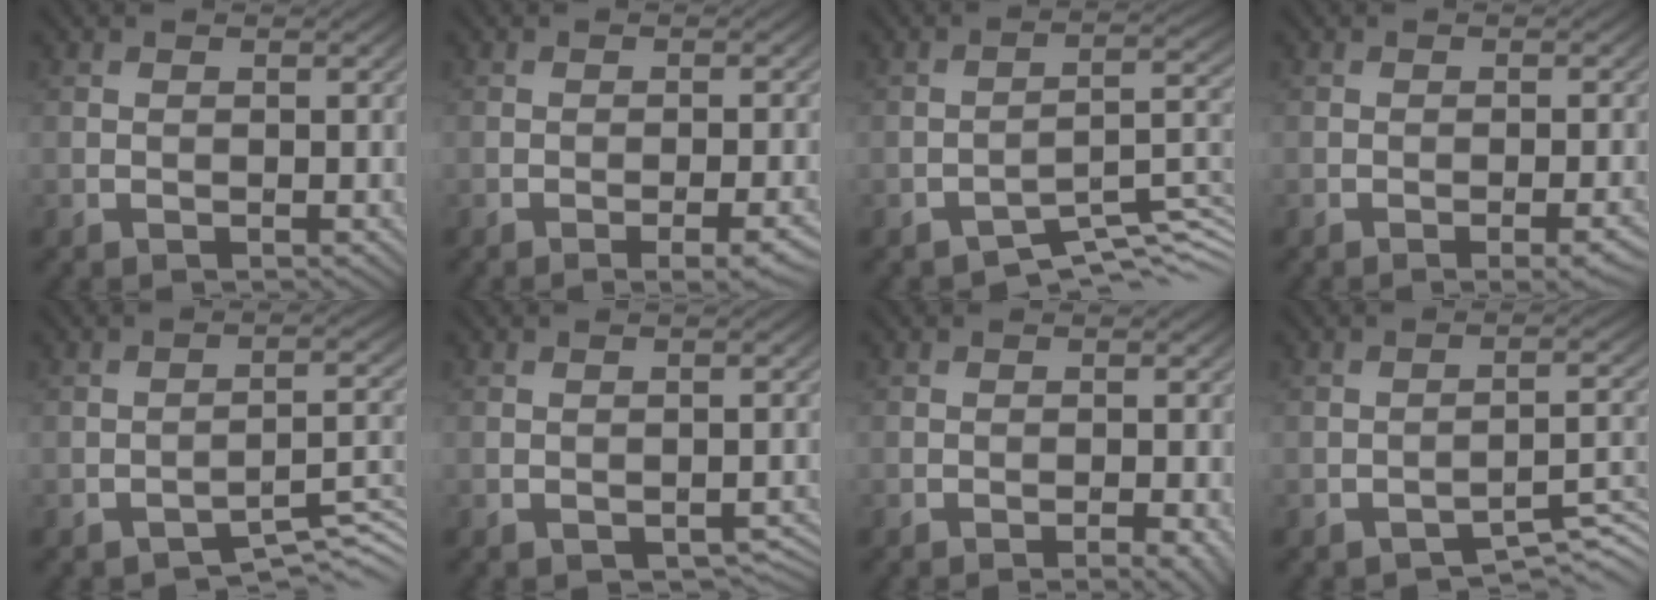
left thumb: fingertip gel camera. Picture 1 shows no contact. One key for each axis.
{"total": 4.0, "fx": -2.4, "fy": 0.8, "fz": 3.1, "tx": -0.045, "ty": 0.010, "tz": -0.033}
{"total": 6.1, "fx": -4.5, "fy": 1.9, "fz": 3.7, "tx": -0.044, "ty": 0.000, "tz": -0.078}
{"total": 3.1, "fx": -1.8, "fy": 0.6, "fz": 2.4, "tx": -0.033, "ty": 0.007, "tz": -0.025}
{"total": 5.0, "fx": -3.8, "fy": 1.3, "fz": 2.9, "tx": -0.033, "ty": 0.007, "tz": -0.057}
{"total": 1.8, "fx": -1.1, "fy": 0.9, "fz": 1.1, "tx": -0.016, "ty": -0.001, "tz": -0.010}
{"total": 2.6, "fx": -1.6, "fy": 0.3, "fz": 2.1, "tx": -0.031, "ty": 0.007, "tz": -0.023}
{"total": 4.4, "fx": -3.6, "fy": 0.9, "fz": 2.4, "tx": -0.024, "ty": 0.009, "tz": -0.053}